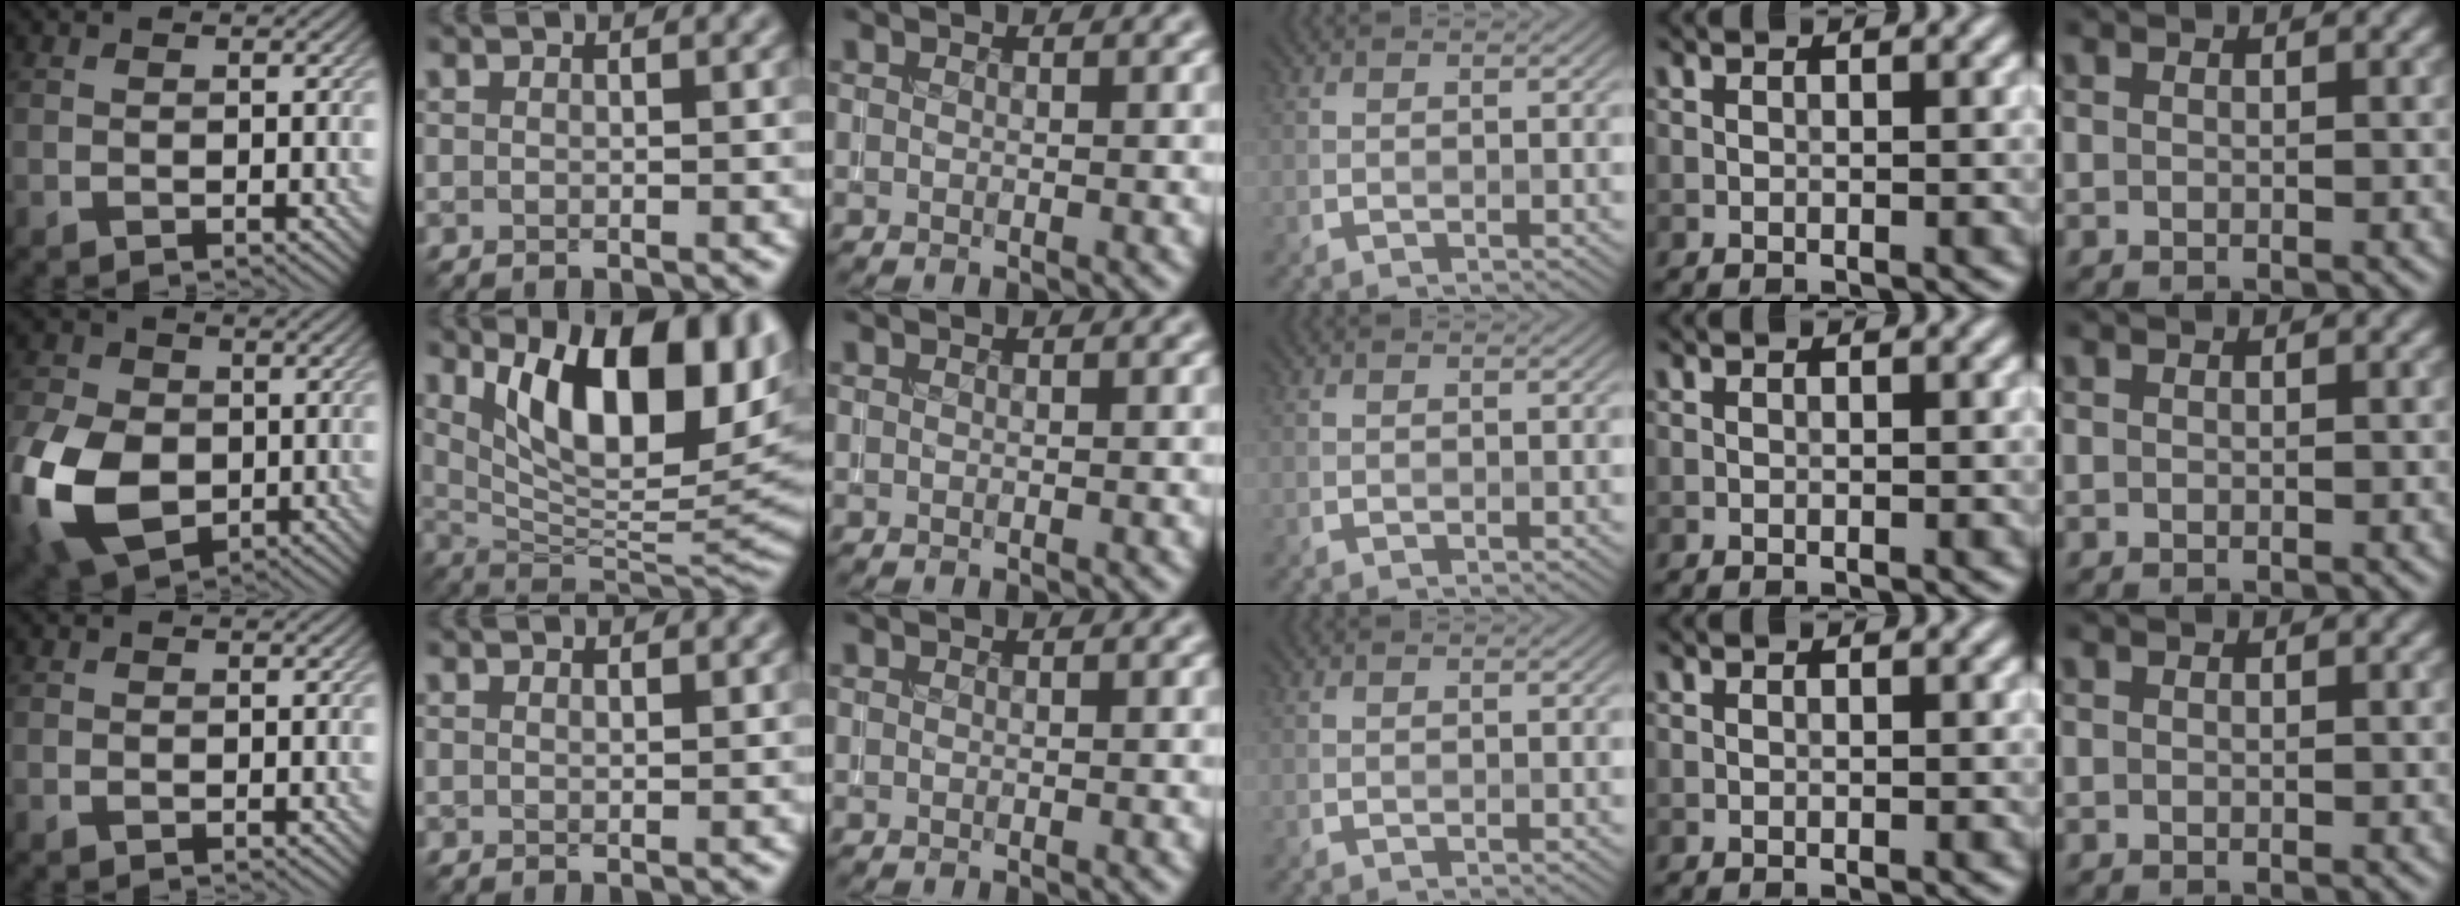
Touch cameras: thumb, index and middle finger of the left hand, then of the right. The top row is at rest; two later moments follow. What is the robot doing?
{"motion": "insert", "object": "coin"}